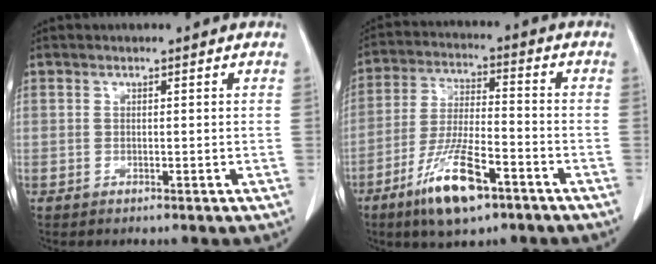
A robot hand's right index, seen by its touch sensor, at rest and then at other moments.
{"total": 11.9, "force": [-6.8, 2.7, 9.4], "torque": [-0.181, -0.016, -0.119]}